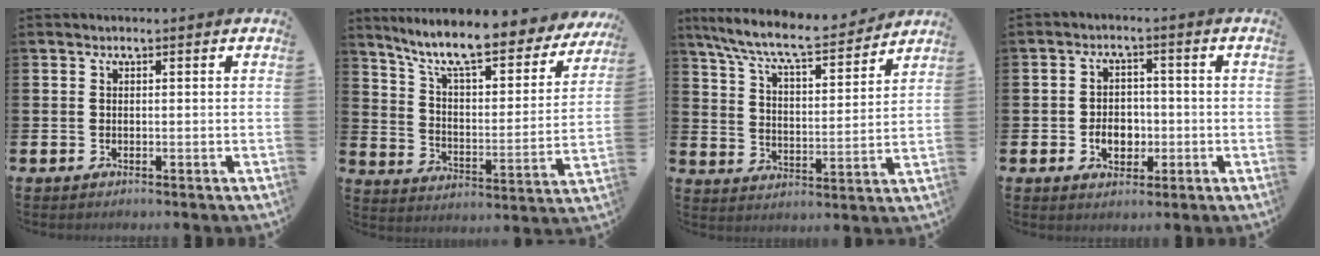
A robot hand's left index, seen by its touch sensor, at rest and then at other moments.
{"total": 10.3, "force": [8.9, 1.7, 4.8], "torque": [-0.125, -0.062, 0.150]}
{"total": 8.8, "force": [8.1, 1.2, 3.1], "torque": [-0.093, -0.056, 0.138]}
{"total": 4.0, "force": [-1.0, 3.1, 2.4], "torque": [-0.034, -0.001, -0.025]}